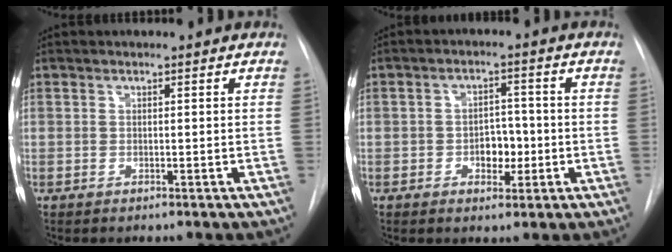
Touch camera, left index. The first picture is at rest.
{"total": 4.4, "force": [-1.4, 2.8, 3.1], "torque": [-0.038, 0.003, -0.019]}